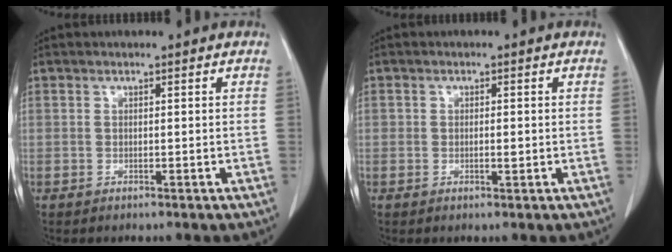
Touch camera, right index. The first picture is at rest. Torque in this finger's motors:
{"motor_torque": [0.08, -0.11, -0.03, -0.01]}